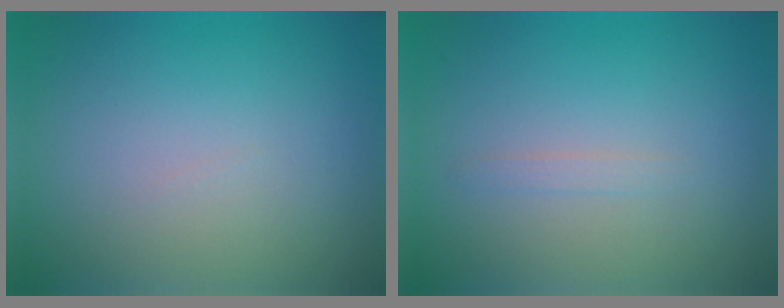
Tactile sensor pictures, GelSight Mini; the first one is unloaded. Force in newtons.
{"total": 0.8, "press": 0.8, "slide": 0.0}